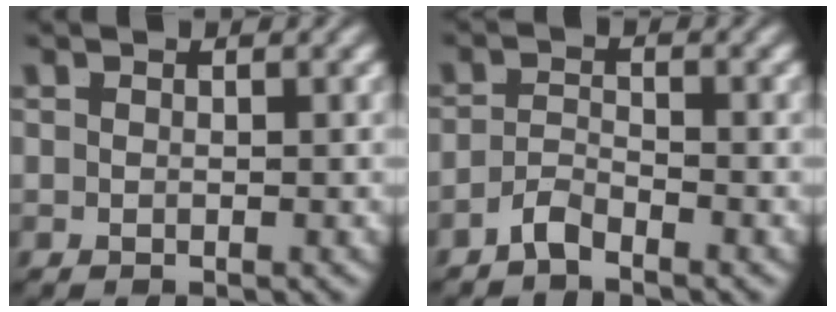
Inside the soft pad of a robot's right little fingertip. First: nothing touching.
{"total": 2.3, "force": [-2.1, 0.2, 0.9], "torque": [-0.014, -0.009, -0.034]}